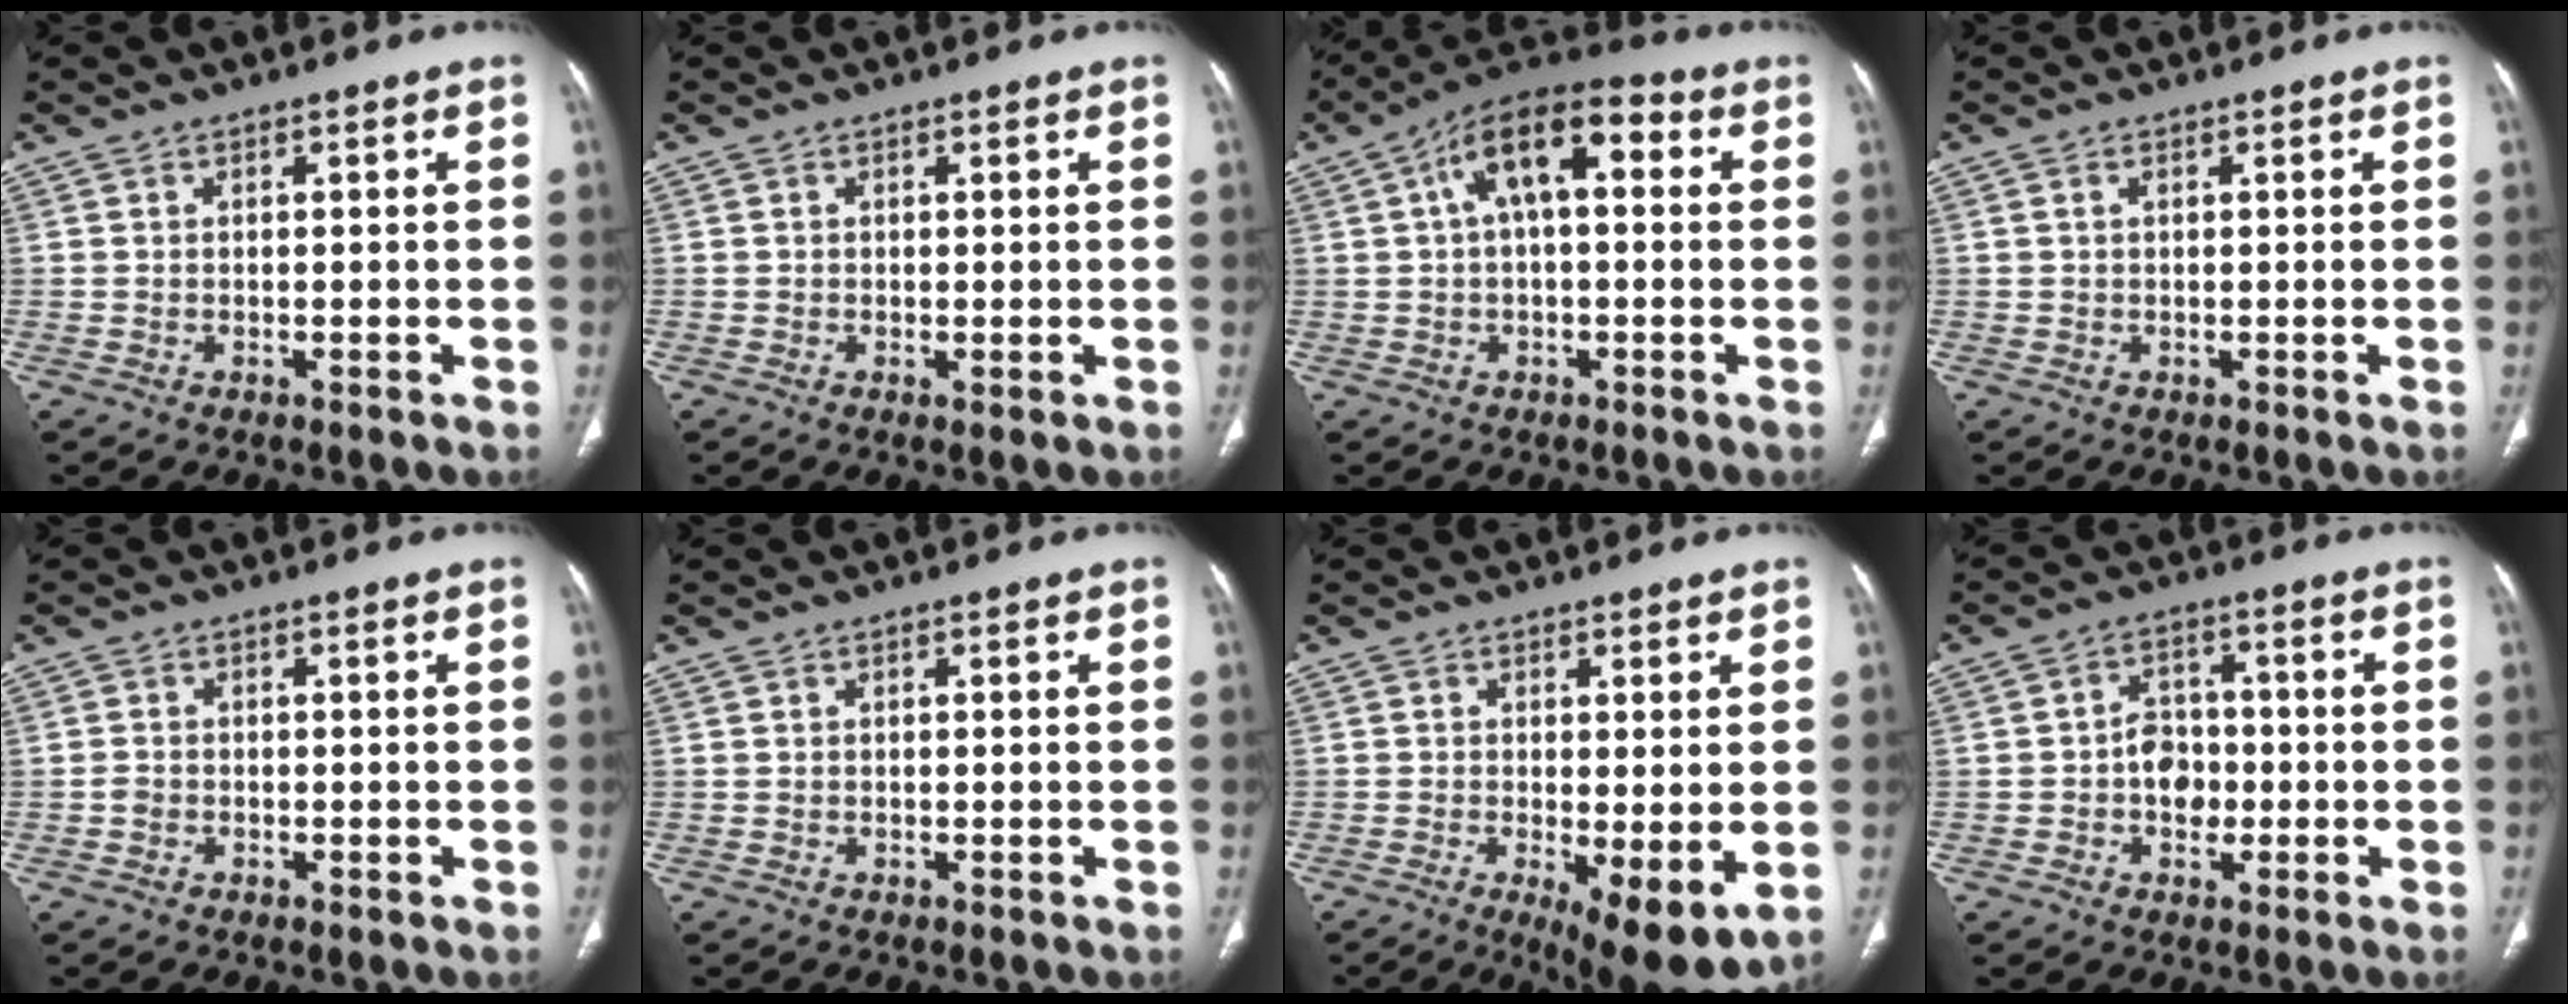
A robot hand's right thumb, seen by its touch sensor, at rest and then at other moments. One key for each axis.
{"total": 0.6, "fx": 0.0, "fy": 0.2, "fz": 0.6, "tx": -0.015, "ty": -0.005, "tz": 0.000}
{"total": 12.8, "fx": 3.0, "fy": 6.1, "fz": 10.9, "tx": -0.175, "ty": 0.036, "tz": 0.039}
{"total": 0.6, "fx": 0.2, "fy": 0.3, "fz": 0.5, "tx": -0.012, "ty": 0.005, "tz": 0.004}
{"total": 1.2, "fx": -0.5, "fy": 1.0, "fz": 0.5, "tx": -0.008, "ty": 0.004, "tz": -0.011}
{"total": 0.0}
{"total": 9.2, "fx": -2.1, "fy": 3.0, "fz": 8.4, "tx": -0.128, "ty": -0.026, "tz": -0.026}
{"total": 5.9, "fx": -1.0, "fy": 4.6, "fz": 3.5, "tx": -0.030, "ty": 0.016, "tz": -0.022}